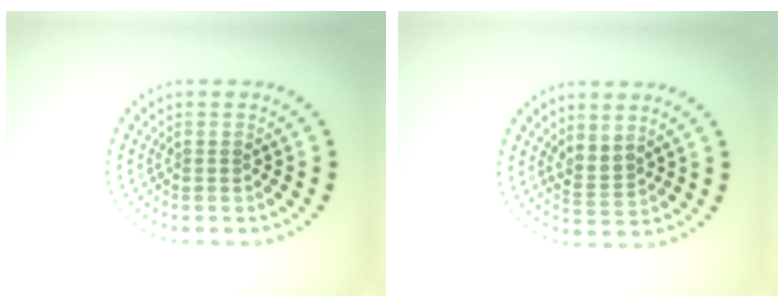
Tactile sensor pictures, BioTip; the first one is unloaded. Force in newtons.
{"total": 1.8, "press": 1.4, "slide": 1.2}